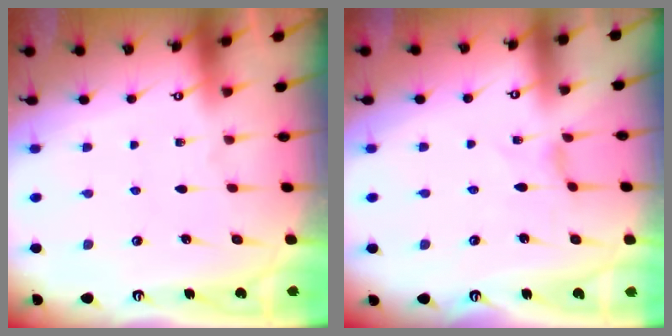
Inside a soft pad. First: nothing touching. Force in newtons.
{"total": 0.5, "press": 0.5, "slide": 0.1}